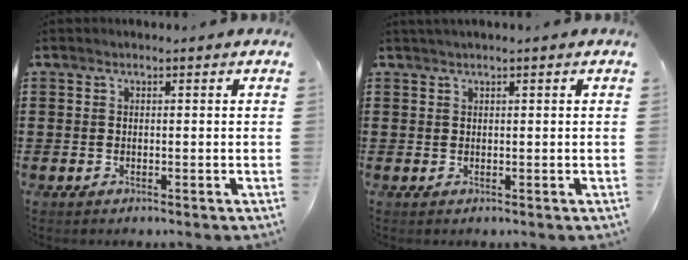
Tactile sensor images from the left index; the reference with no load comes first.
{"total": 0.7, "force": [0.5, -0.1, 0.5], "torque": [-0.009, 0.000, 0.009]}